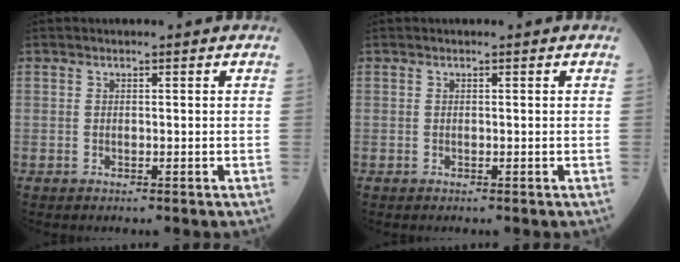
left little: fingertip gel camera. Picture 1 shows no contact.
{"total": 0.0}